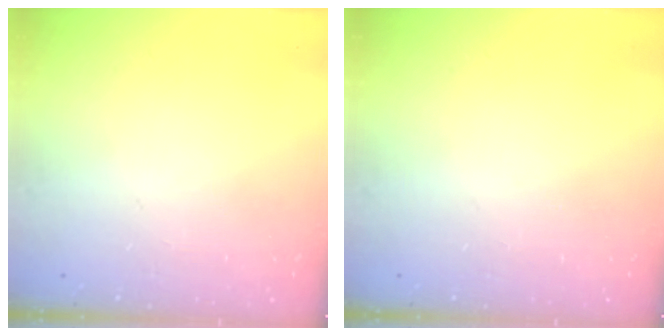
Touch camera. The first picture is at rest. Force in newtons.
{"total": 0.0}